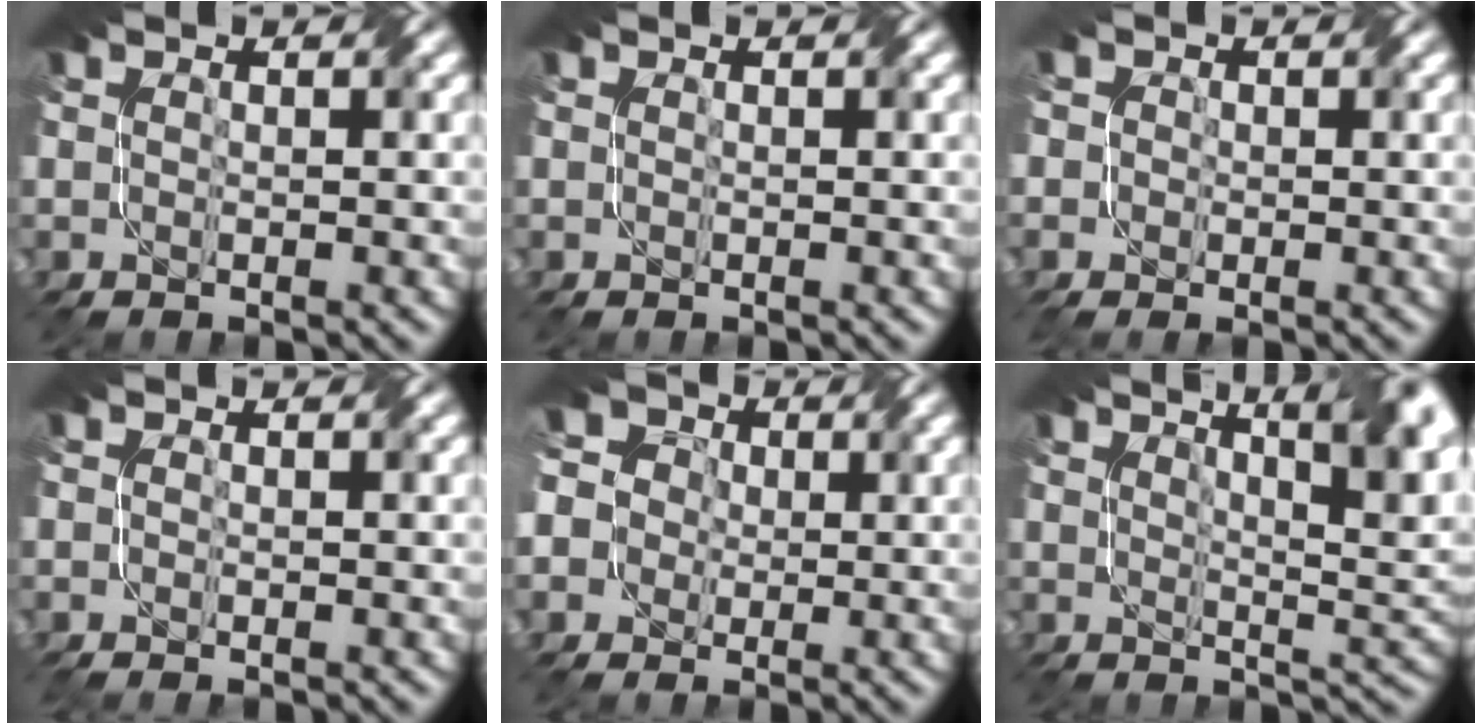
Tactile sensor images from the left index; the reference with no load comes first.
{"total": 0.0}
{"total": 1.7, "force": [-0.2, 1.5, 0.7], "torque": [-0.012, 0.003, -0.002]}
{"total": 0.8, "force": [-0.4, 0.4, 0.5], "torque": [-0.012, -0.003, -0.004]}
{"total": 7.1, "force": [-0.3, 6.6, 2.6], "torque": [-0.068, 0.028, -0.040]}
{"total": 10.2, "force": [5.5, 3.3, 8.0], "torque": [-0.066, 0.025, 0.064]}